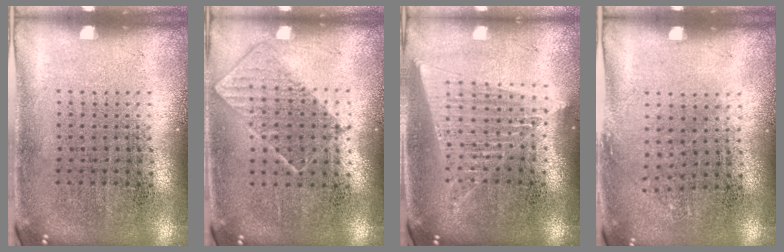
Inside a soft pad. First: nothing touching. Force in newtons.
{"total": 0.8, "press": 0.8, "slide": 0.3}
{"total": 1.6, "press": 1.4, "slide": 0.7}
{"total": 0.8, "press": 0.7, "slide": 0.5}